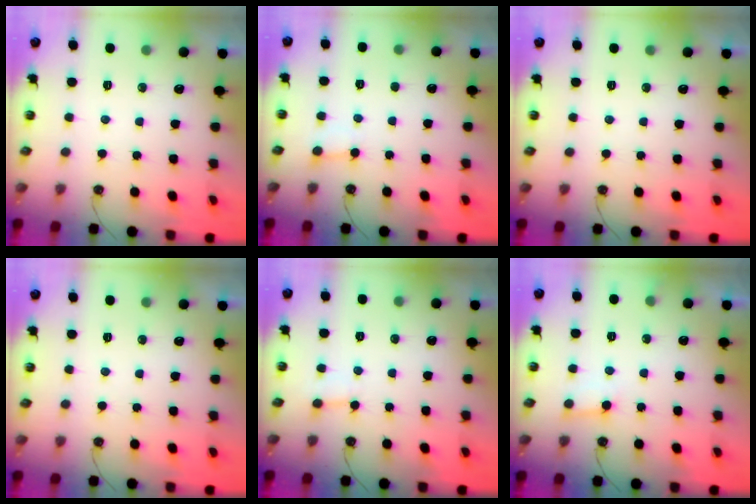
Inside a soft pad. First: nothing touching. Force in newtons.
{"total": 2.8, "press": 2.8, "slide": 0.4}
{"total": 0.0}
{"total": 0.0}
{"total": 3.2, "press": 3.2, "slide": 0.5}
{"total": 7.5, "press": 7.4, "slide": 0.5}